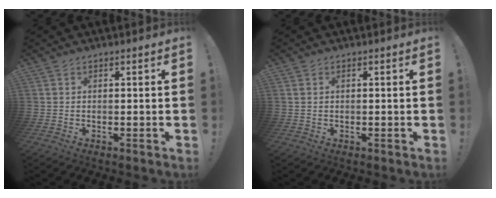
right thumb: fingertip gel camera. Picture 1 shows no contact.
{"total": 0.6, "force": [0.3, 0.4, 0.3], "torque": [-0.013, 0.003, 0.007]}